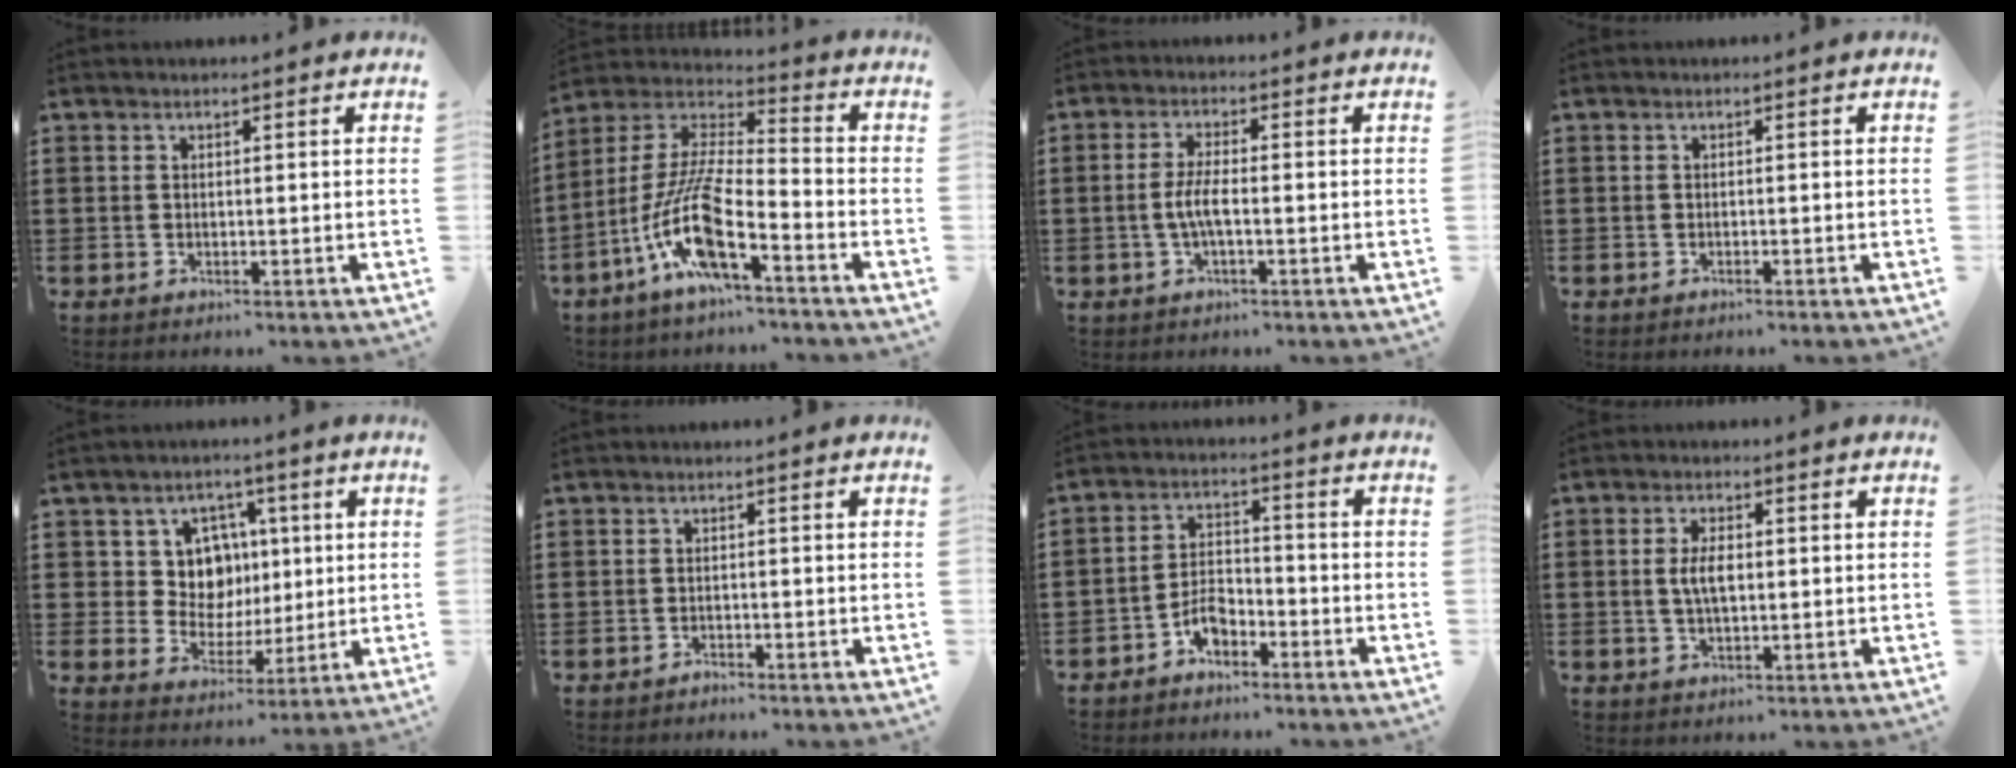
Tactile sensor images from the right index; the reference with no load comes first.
{"total": 12.2, "force": [-7.1, 2.2, 9.6], "torque": [-0.226, -0.019, -0.150]}
{"total": 3.9, "force": [-0.9, 0.9, 3.7], "torque": [-0.088, -0.004, -0.024]}
{"total": 0.6, "force": [-0.6, -0.1, 0.0], "torque": [-0.001, -0.003, -0.012]}
{"total": 8.3, "force": [2.0, 7.3, 3.4], "torque": [-0.085, 0.010, 0.039]}
{"total": 1.0, "force": [-1.0, 0.2, -0.2], "torque": [0.002, 0.004, -0.022]}
{"total": 4.4, "force": [-2.9, 2.4, 2.3], "torque": [-0.049, 0.007, -0.057]}
{"total": 3.8, "force": [0.2, 1.7, 3.4], "torque": [-0.075, 0.002, -0.001]}